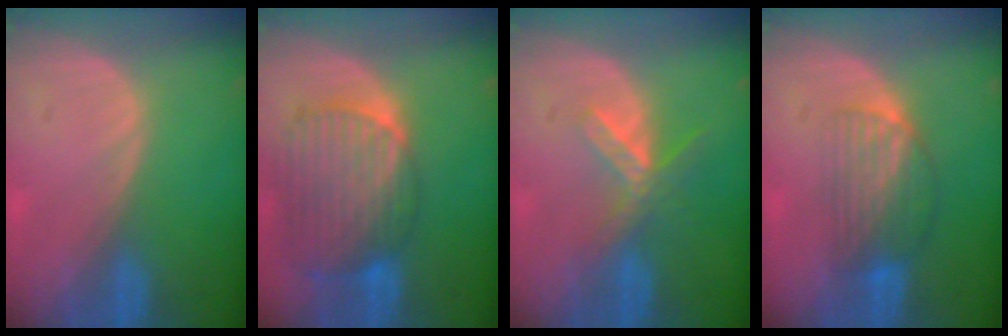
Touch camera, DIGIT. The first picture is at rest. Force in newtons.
{"total": 10.6, "press": 9.0, "slide": 5.6}
{"total": 5.4, "press": 4.9, "slide": 2.4}
{"total": 6.6, "press": 5.8, "slide": 3.0}